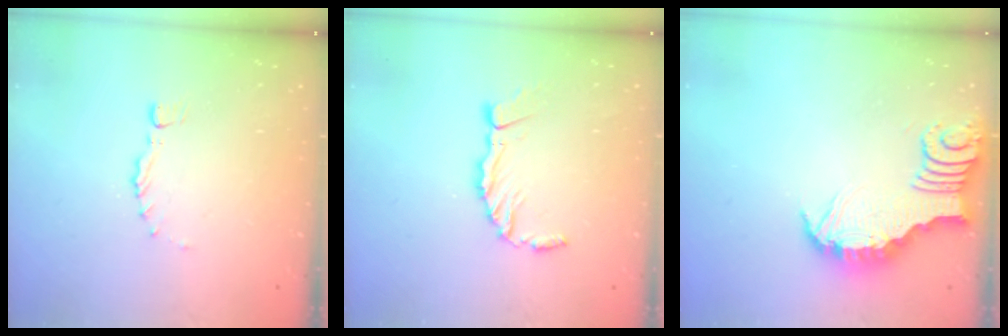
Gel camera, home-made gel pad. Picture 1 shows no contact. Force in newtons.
{"total": 6.8, "press": 6.7, "slide": 1.2}
{"total": 3.9, "press": 3.9, "slide": 0.0}